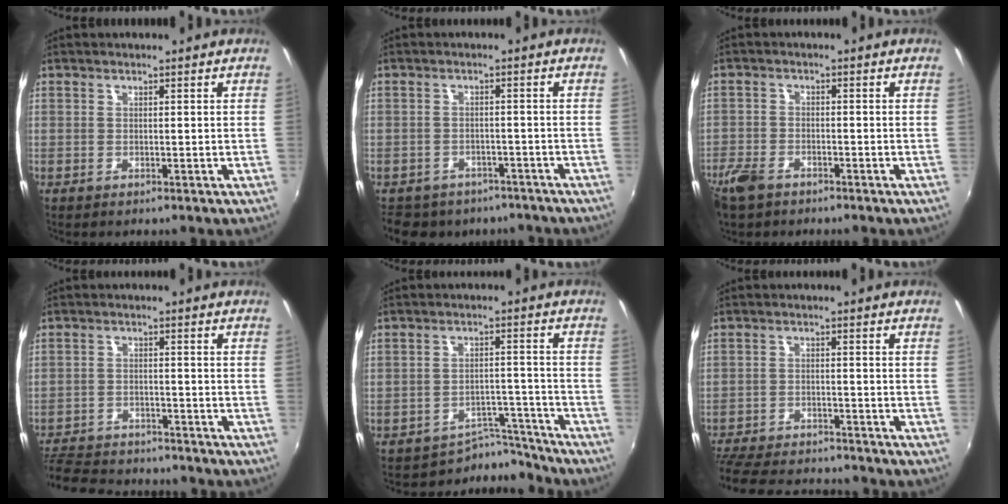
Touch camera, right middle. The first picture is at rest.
{"total": 11.8, "force": [-9.2, 6.2, 4.1], "torque": [-0.096, -0.002, -0.120]}
{"total": 6.1, "force": [-4.4, 3.2, 2.8], "torque": [-0.080, -0.010, -0.089]}
{"total": 13.1, "force": [-11.7, 3.9, 4.5], "torque": [-0.119, -0.007, -0.185]}
{"total": 7.1, "force": [-6.9, 1.7, -1.1], "torque": [0.019, 0.032, -0.103]}
{"total": 15.6, "force": [-13.9, 3.9, 5.9], "torque": [-0.144, -0.013, -0.217]}